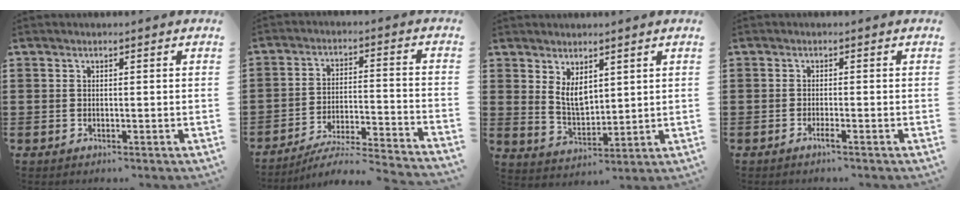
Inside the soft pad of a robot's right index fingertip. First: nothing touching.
{"total": 4.9, "force": [-4.5, -0.3, 1.8], "torque": [-0.040, -0.020, -0.095]}
{"total": 4.8, "force": [2.6, 2.5, 3.1], "torque": [-0.060, -0.005, 0.047]}
{"total": 1.2, "force": [-0.9, 0.1, 0.8], "torque": [-0.015, -0.003, -0.015]}